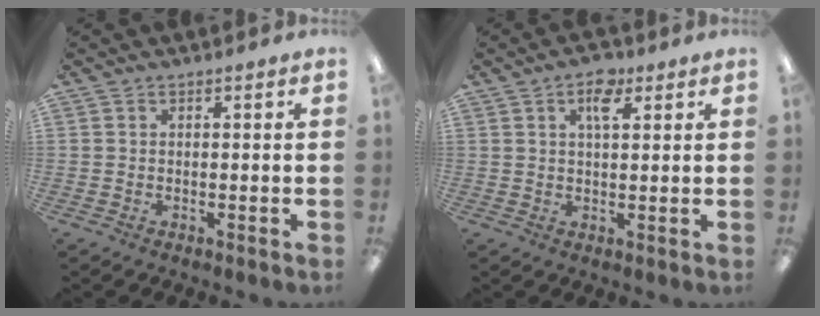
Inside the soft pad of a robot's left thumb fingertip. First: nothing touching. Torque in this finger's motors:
{"motor_torque": [-0.25, -0.08, -0.21, -0.03, 0.09]}